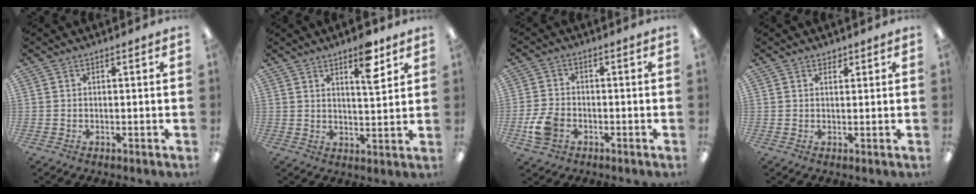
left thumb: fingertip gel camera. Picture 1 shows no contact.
{"total": 8.4, "force": [5.5, 2.7, 5.7], "torque": [-0.070, -0.032, 0.085]}
{"total": 6.5, "force": [-2.6, 4.5, 3.9], "torque": [-0.083, 0.010, -0.046]}
{"total": 1.5, "force": [1.3, 0.7, 0.3], "torque": [0.001, -0.005, 0.022]}